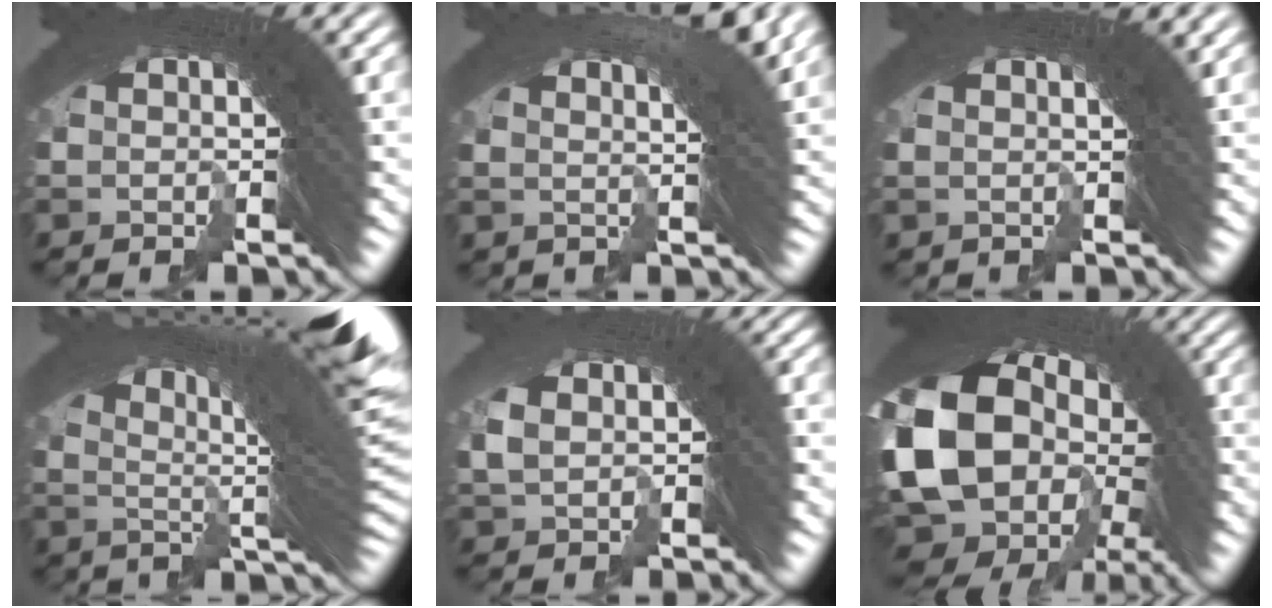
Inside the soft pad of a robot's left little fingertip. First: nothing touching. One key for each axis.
{"total": 5.6, "fx": 4.4, "fy": 0.0, "fz": 3.5, "tx": -0.035, "ty": 0.014, "tz": 0.067}
{"total": 2.6, "fx": 2.0, "fy": -0.7, "fz": 1.5, "tx": -0.017, "ty": 0.011, "tz": 0.034}
{"total": 18.0, "fx": 8.2, "fy": 6.2, "fz": 14.8, "tx": -0.169, "ty": 0.047, "tz": 0.115}
{"total": 1.8, "fx": 0.3, "fy": 1.5, "fz": 0.9, "tx": -0.002, "ty": 0.009, "tz": 0.007}
{"total": 20.8, "fx": -0.8, "fy": 15.9, "fz": 13.4, "tx": -0.285, "ty": -0.049, "tz": -0.005}